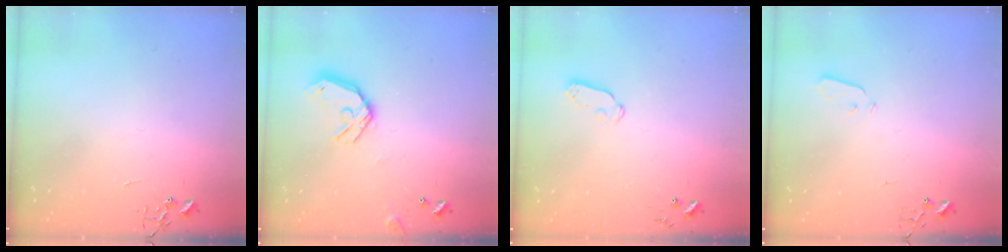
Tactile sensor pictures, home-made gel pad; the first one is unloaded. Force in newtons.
{"total": 13.0, "press": 12.9, "slide": 1.9}
{"total": 5.6, "press": 5.6, "slide": 0.3}
{"total": 3.0, "press": 2.9, "slide": 0.3}